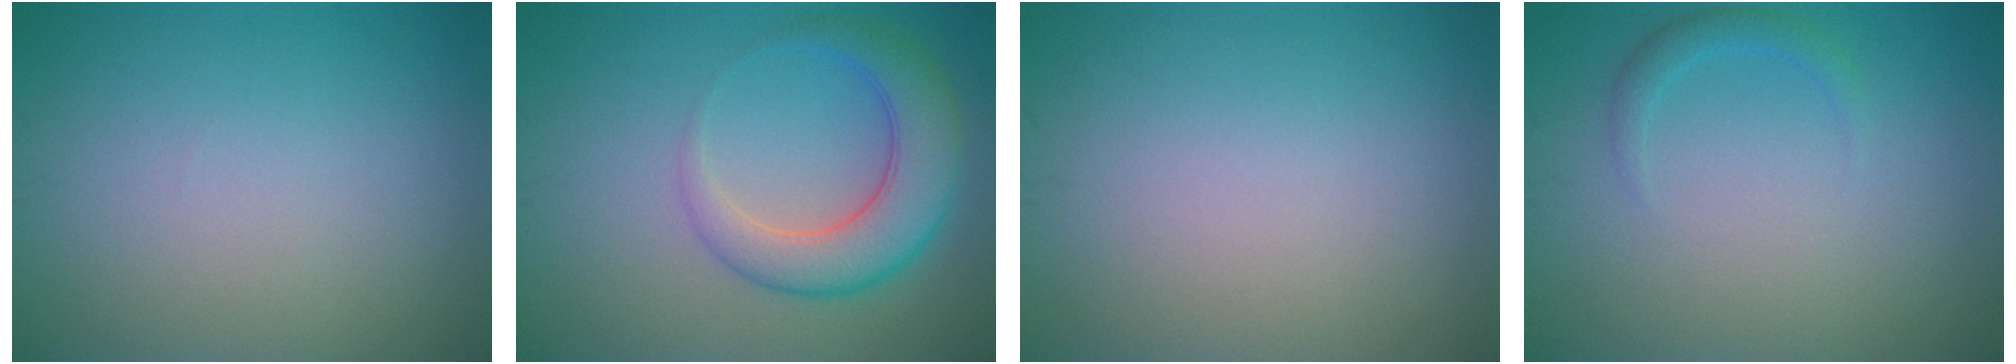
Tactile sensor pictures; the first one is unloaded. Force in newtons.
{"total": 5.7, "press": 5.7, "slide": 0.2}
{"total": 0.0}
{"total": 1.3, "press": 1.3, "slide": 0.1}